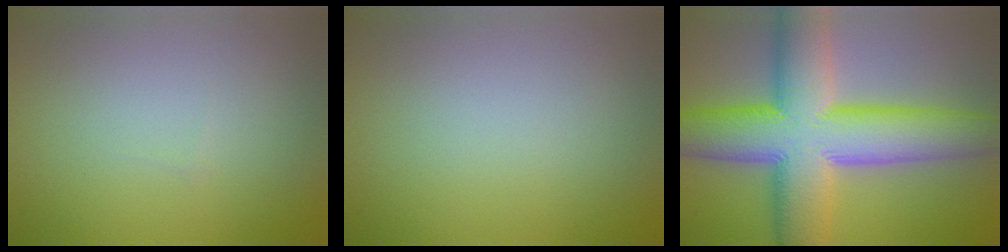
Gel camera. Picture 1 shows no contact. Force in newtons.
{"total": 0.0}
{"total": 14.3, "press": 14.3, "slide": 0.8}